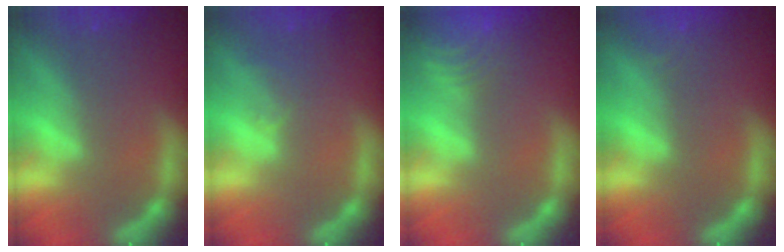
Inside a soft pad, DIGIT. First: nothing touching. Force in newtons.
{"total": 1.5}
{"total": 8.5}
{"total": 1.4}